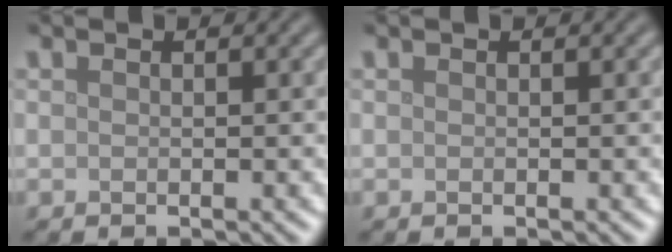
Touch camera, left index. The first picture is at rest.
{"total": 0.0}